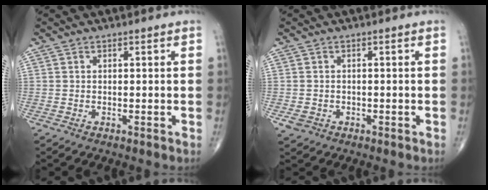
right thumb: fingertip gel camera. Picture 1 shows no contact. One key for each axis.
{"total": 2.2, "fx": -0.7, "fy": 1.9, "fz": 0.9, "tx": -0.016, "ty": 0.003, "tz": -0.006}